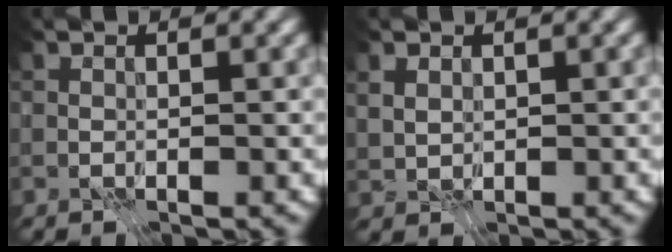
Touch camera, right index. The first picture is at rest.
{"total": 1.3, "force": [0.7, 0.9, 0.7], "torque": [-0.017, -0.001, 0.013]}